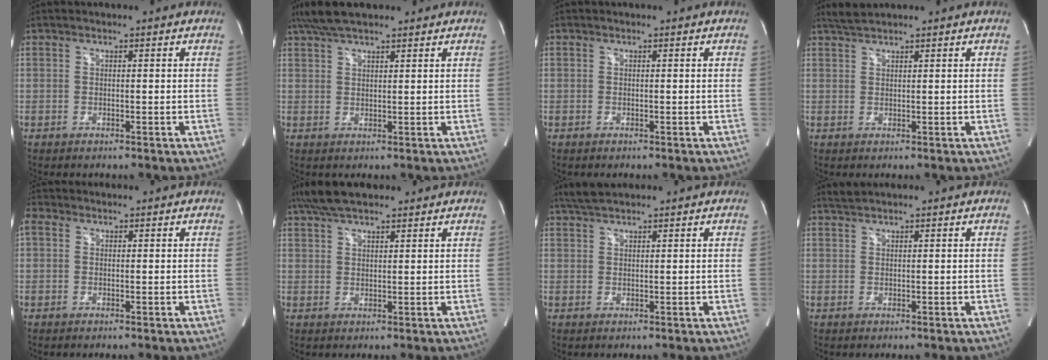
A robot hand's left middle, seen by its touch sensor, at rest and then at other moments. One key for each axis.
{"total": 7.2, "fx": 5.7, "fy": 1.5, "fz": 4.0, "tx": -0.078, "ty": 0.032, "tz": 0.104}
{"total": 0.0}
{"total": 2.2, "fx": 2.1, "fy": -0.1, "fz": 0.6, "tx": -0.017, "ty": 0.011, "tz": 0.044}
{"total": 1.8, "fx": 0.6, "fy": 1.5, "fz": 0.8, "tx": -0.025, "ty": 0.015, "tz": 0.010}
{"total": 7.6, "fx": 6.0, "fy": 1.9, "fz": 4.2, "tx": -0.082, "ty": 0.030, "tz": 0.109}
{"total": 2.8, "fx": 2.6, "fy": 0.2, "fz": 1.2, "tx": -0.032, "ty": 0.013, "tz": 0.052}
{"total": 1.1, "fx": 1.1, "fy": -0.2, "fz": 0.1, "tx": -0.008, "ty": 0.008, "tz": 0.027}